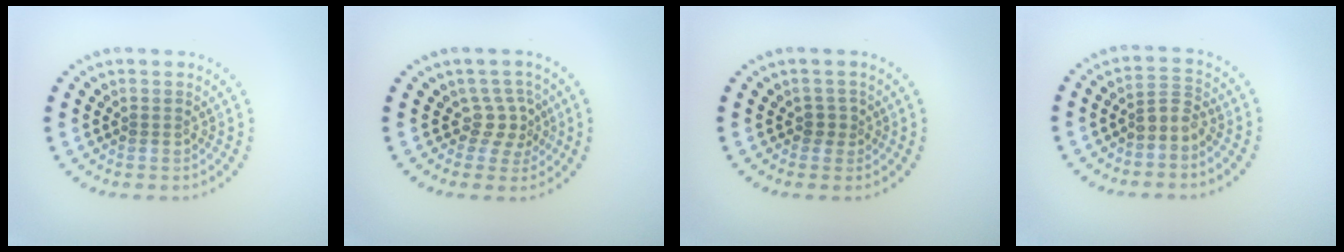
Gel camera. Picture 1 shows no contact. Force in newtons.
{"total": 2.3, "press": 1.6, "slide": 1.7}
{"total": 1.3, "press": 0.9, "slide": 0.9}
{"total": 1.8, "press": 1.5, "slide": 1.0}